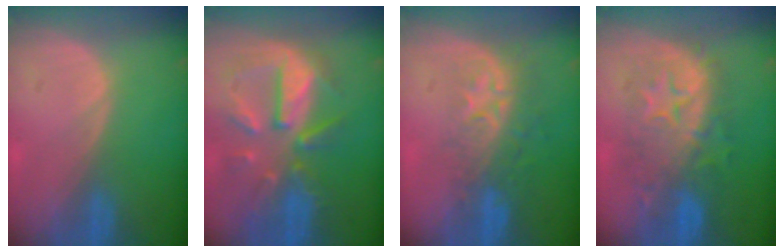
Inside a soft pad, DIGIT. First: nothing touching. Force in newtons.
{"total": 10.2, "press": 9.3, "slide": 4.2}
{"total": 8.7, "press": 7.2, "slide": 5.0}
{"total": 9.3, "press": 9.3, "slide": 0.4}